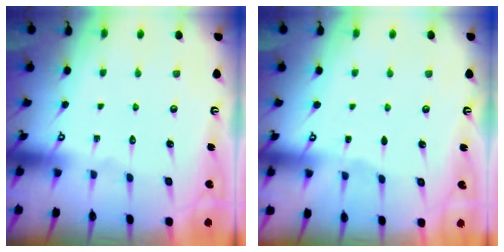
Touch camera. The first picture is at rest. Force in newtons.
{"total": 1.5, "press": 1.4, "slide": 0.2}